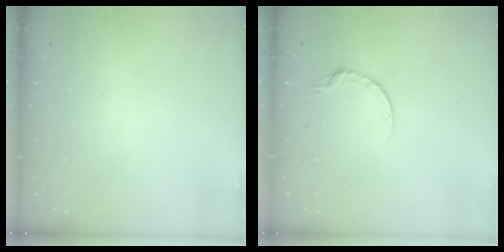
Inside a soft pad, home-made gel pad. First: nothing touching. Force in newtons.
{"total": 5.3, "press": 5.2, "slide": 0.6}